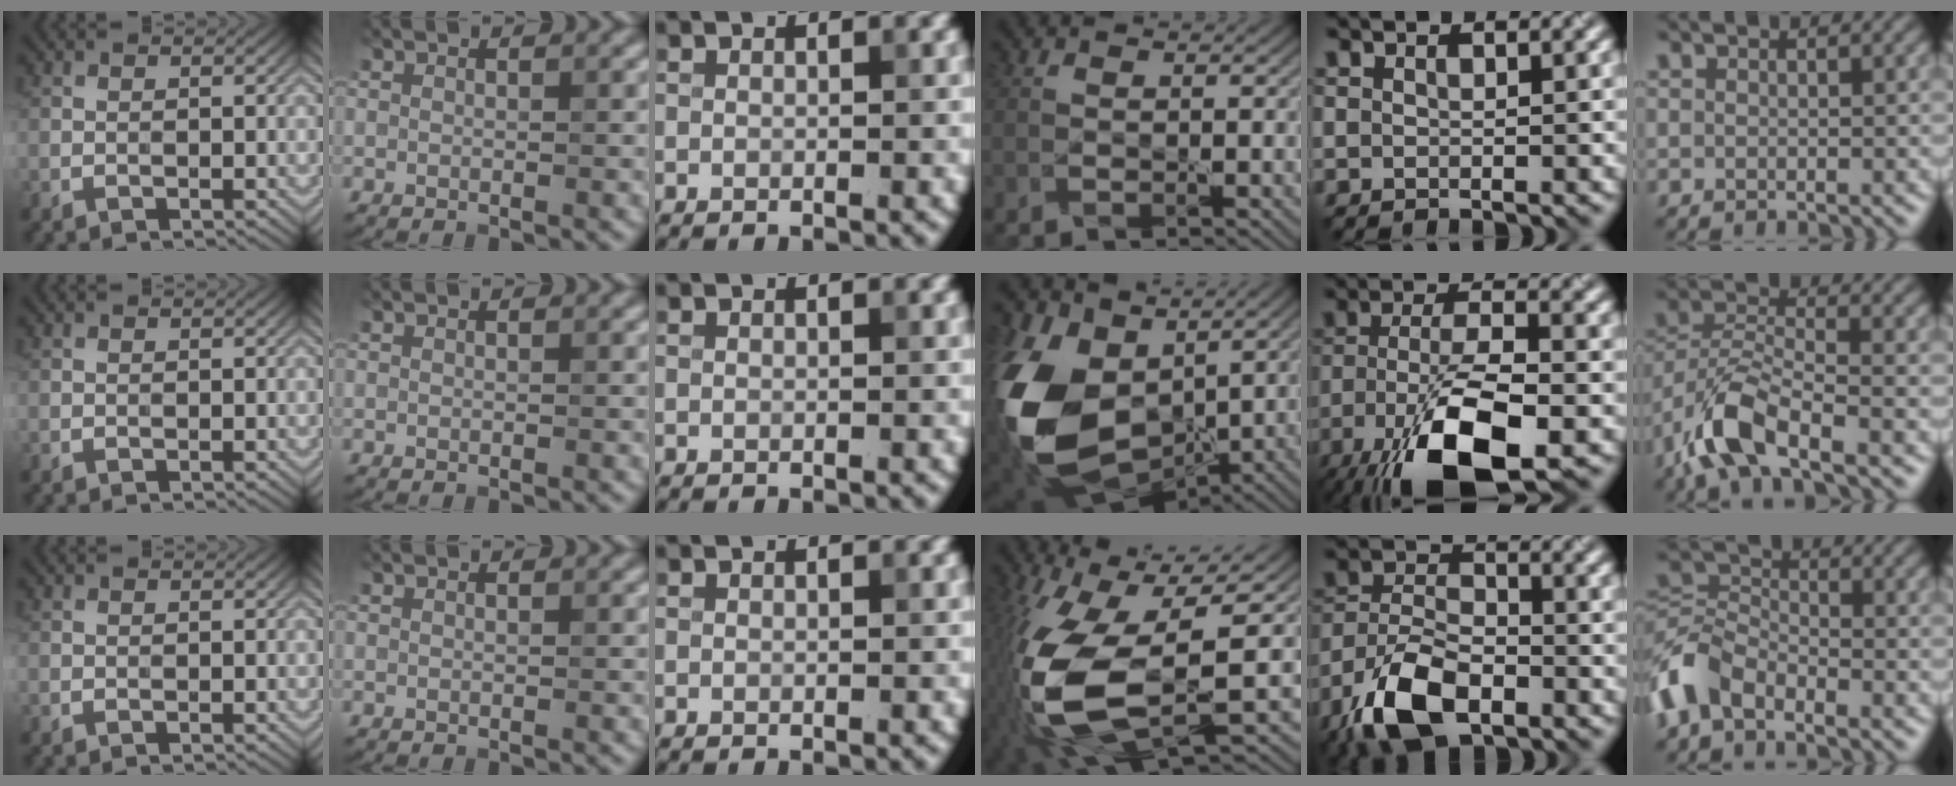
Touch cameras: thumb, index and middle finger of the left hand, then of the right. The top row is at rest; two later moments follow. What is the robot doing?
{"motion": "lift_and_place", "object": "knife"}